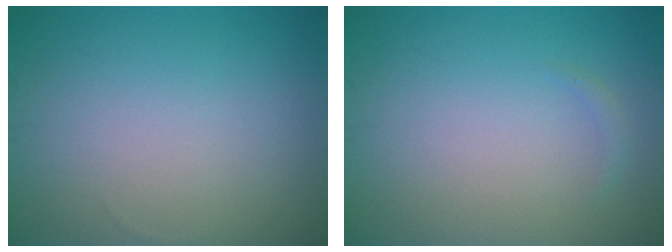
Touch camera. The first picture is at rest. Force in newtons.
{"total": 0.6, "press": 0.6, "slide": 0.0}